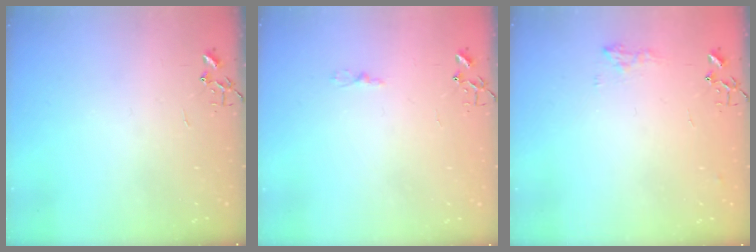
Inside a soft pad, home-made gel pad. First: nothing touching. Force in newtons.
{"total": 2.4, "press": 2.4, "slide": 0.3}
{"total": 7.5, "press": 7.5, "slide": 0.5}